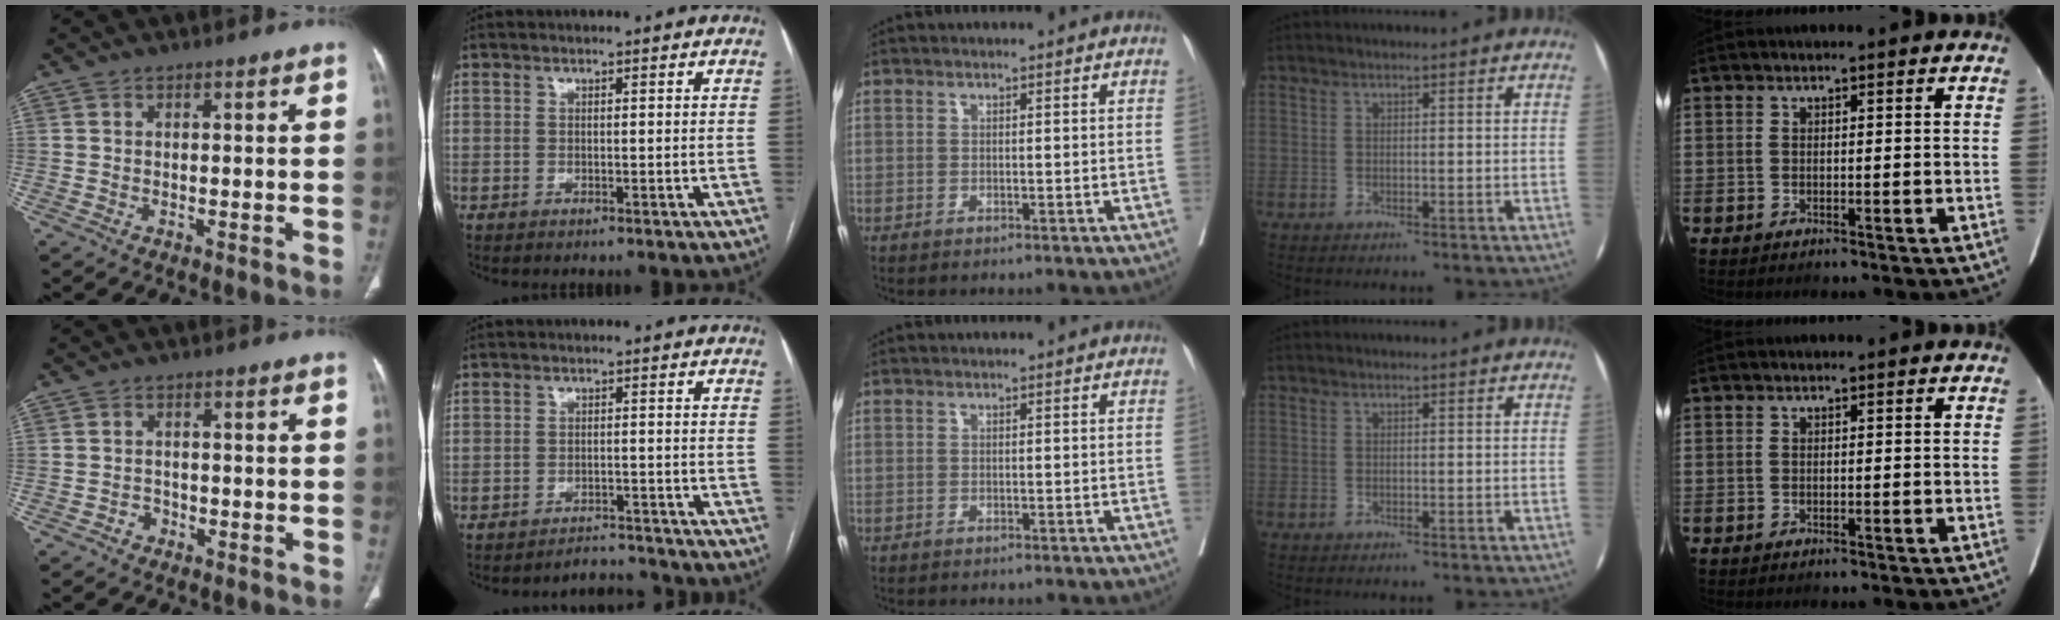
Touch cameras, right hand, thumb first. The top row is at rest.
{"thumb": {"total": 1.8, "force": [-1.0, 1.4, 0.3], "torque": [0.000, 0.009, -0.021]}, "index": {"total": 3.7, "force": [-3.5, 0.6, -1.1], "torque": [0.023, 0.013, -0.048]}}